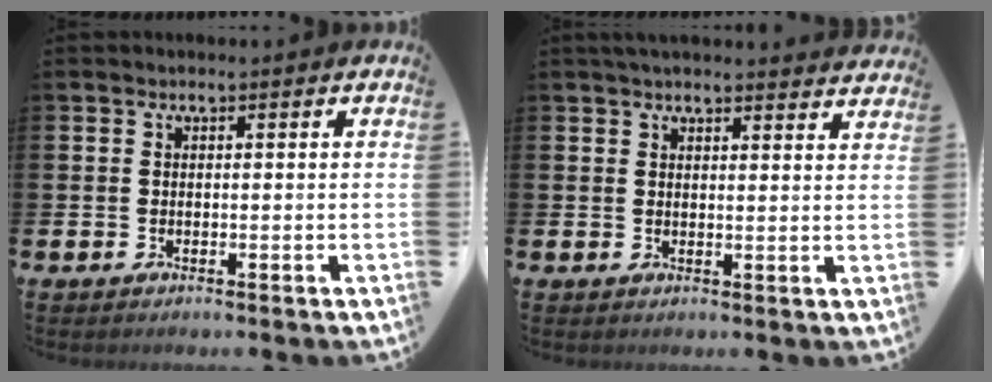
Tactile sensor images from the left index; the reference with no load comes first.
{"total": 3.0, "force": [3.0, 0.0, 0.4], "torque": [-0.009, -0.015, 0.053]}